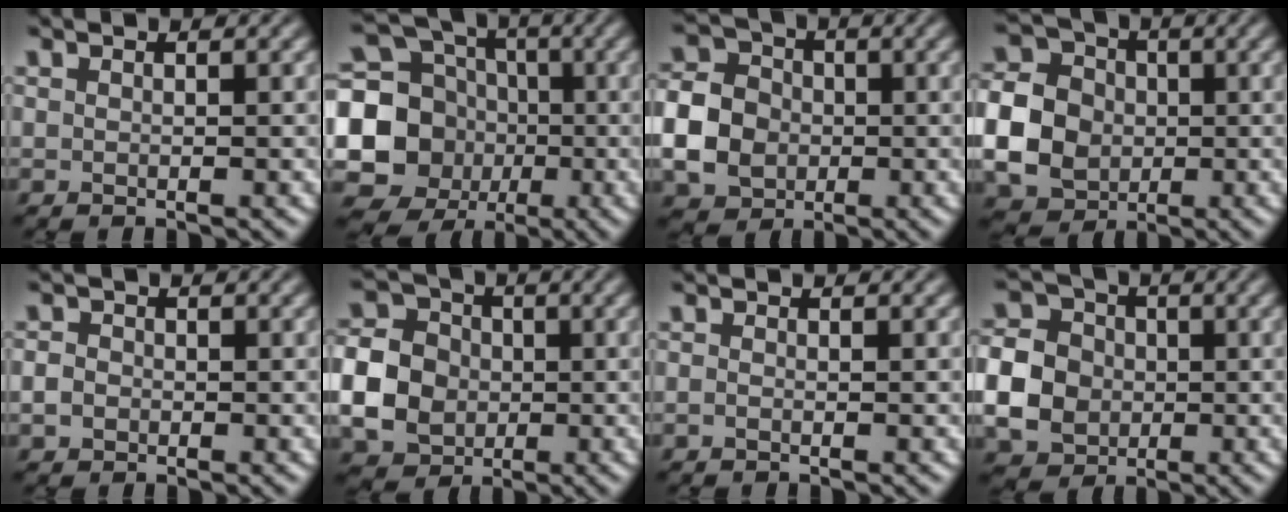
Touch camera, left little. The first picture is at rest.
{"total": 10.4, "force": [-1.7, 9.5, 3.9], "torque": [-0.094, -0.022, -0.042]}
{"total": 6.2, "force": [-1.6, 5.3, 2.9], "torque": [-0.068, 0.000, -0.040]}
{"total": 7.8, "force": [-1.5, 6.6, 3.9], "torque": [-0.093, 0.000, -0.033]}
{"total": 1.5, "force": [-0.8, 1.2, 0.3], "torque": [-0.002, -0.003, -0.022]}
{"total": 7.0, "force": [-1.5, 6.0, 3.3], "torque": [-0.078, 0.002, -0.036]}
{"total": 0.0}
{"total": 6.7, "force": [-1.5, 5.8, 3.0], "torque": [-0.071, 0.000, -0.035]}